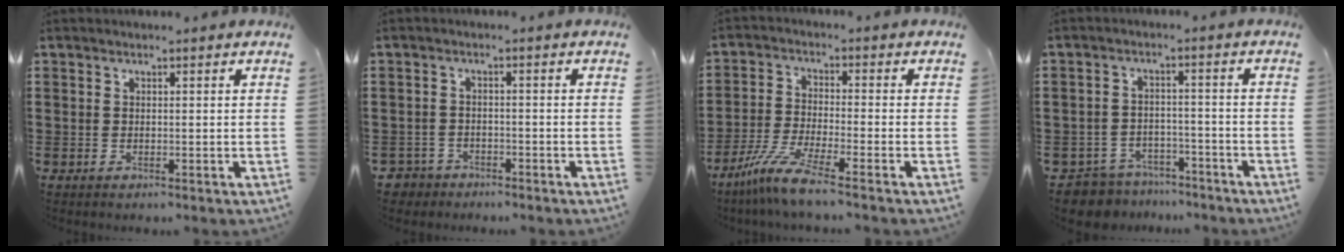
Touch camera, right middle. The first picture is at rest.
{"total": 2.8, "force": [-2.6, 1.0, -0.2], "torque": [-0.012, -0.005, -0.061]}
{"total": 7.0, "force": [-5.4, 0.1, 4.4], "torque": [-0.104, -0.021, -0.109]}
{"total": 5.2, "force": [-5.1, 1.1, -0.2], "torque": [-0.014, 0.006, -0.110]}